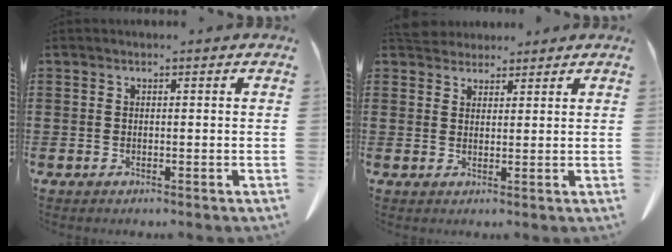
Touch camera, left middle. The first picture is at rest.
{"total": 3.9, "force": [3.7, 1.2, 0.6], "torque": [-0.014, -0.008, 0.070]}